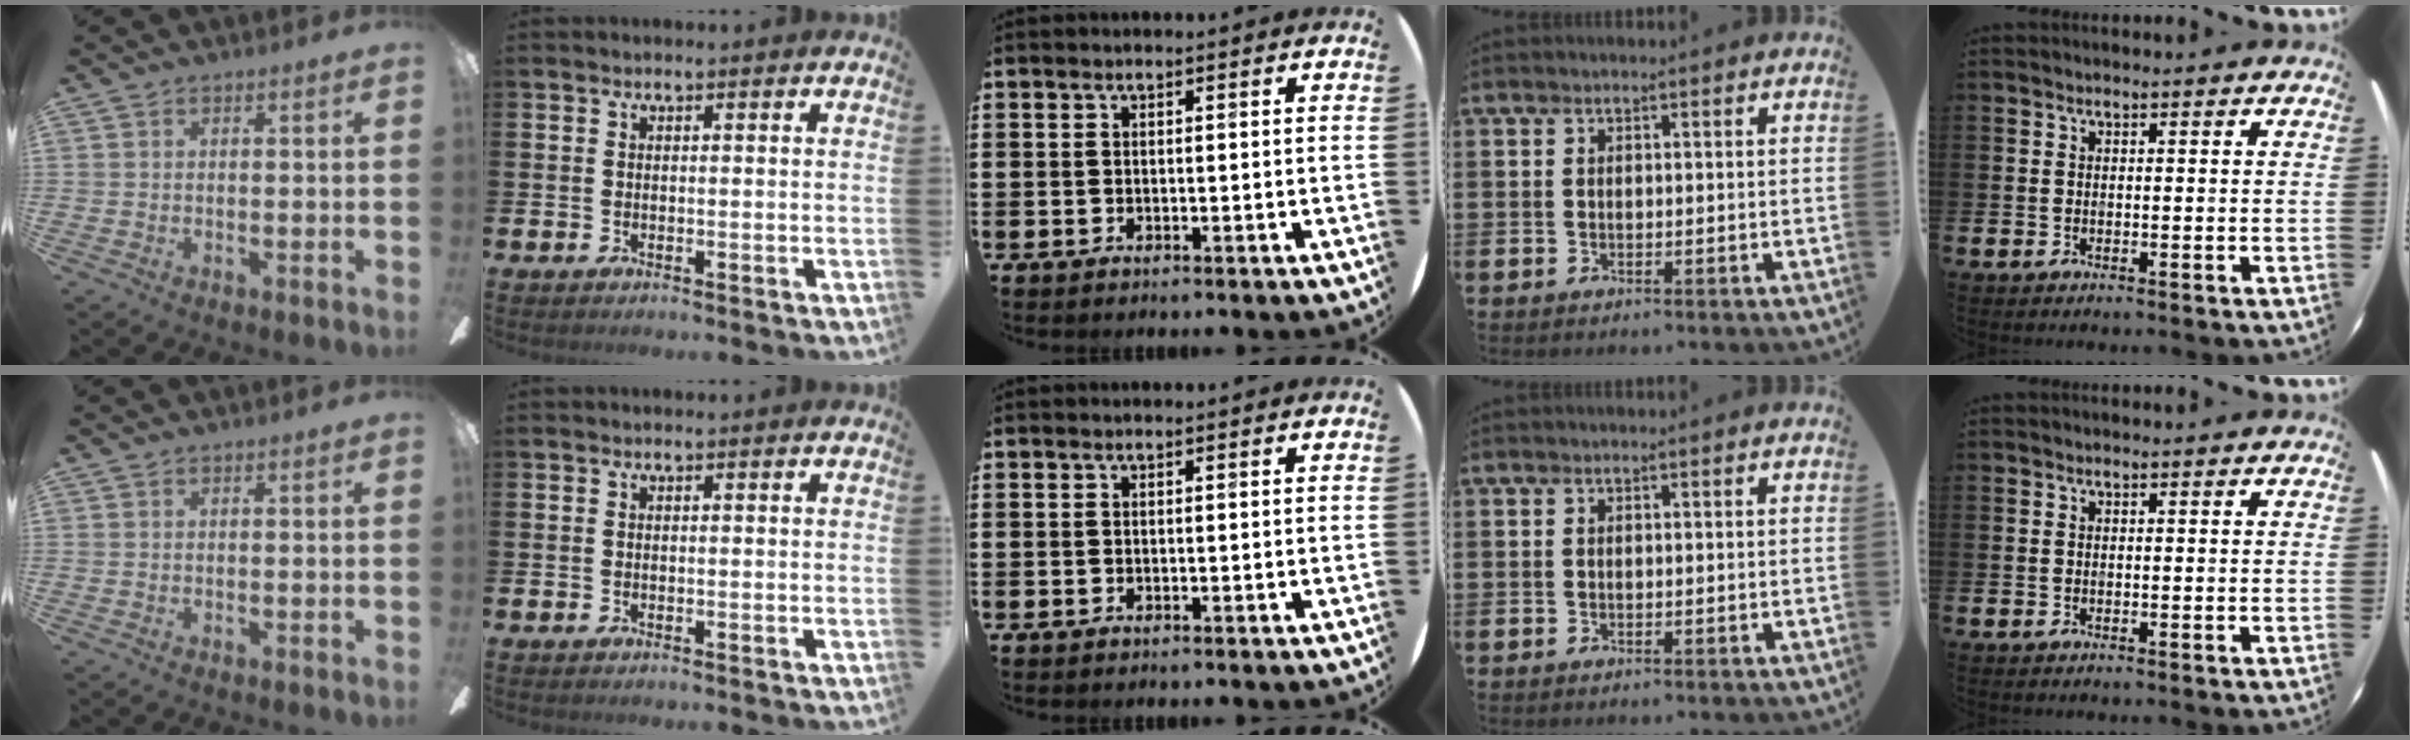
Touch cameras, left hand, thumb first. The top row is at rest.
{}